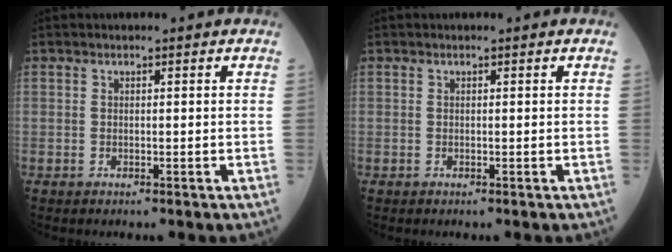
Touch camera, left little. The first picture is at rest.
{"total": 0.0}